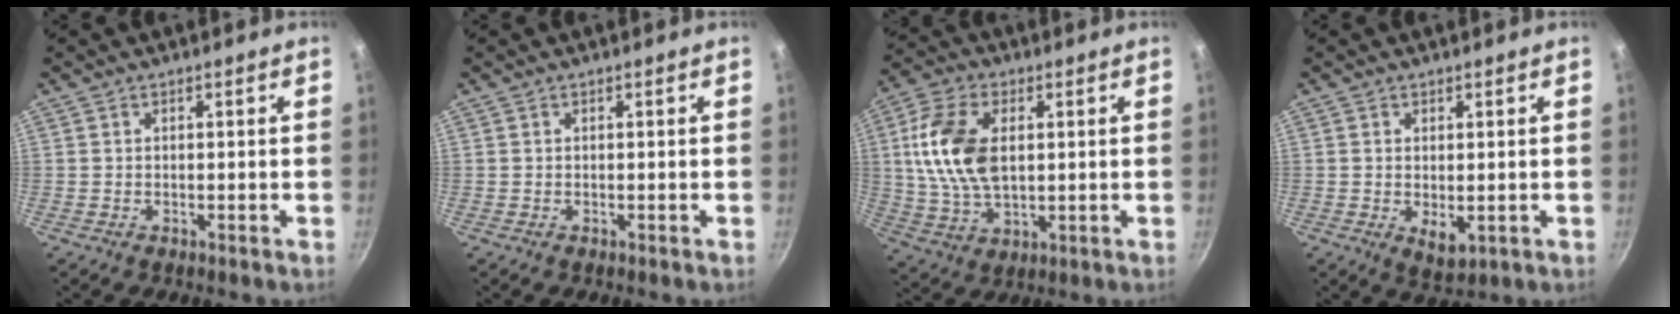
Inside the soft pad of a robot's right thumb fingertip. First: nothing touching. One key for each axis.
{"total": 0.0}
{"total": 14.4, "fx": 2.4, "fy": 8.6, "fz": 11.3, "tx": -0.208, "ty": -0.003, "tz": 0.046}
{"total": 3.8, "fx": -0.3, "fy": 2.2, "fz": 3.1, "tx": -0.051, "ty": -0.015, "tz": 0.001}